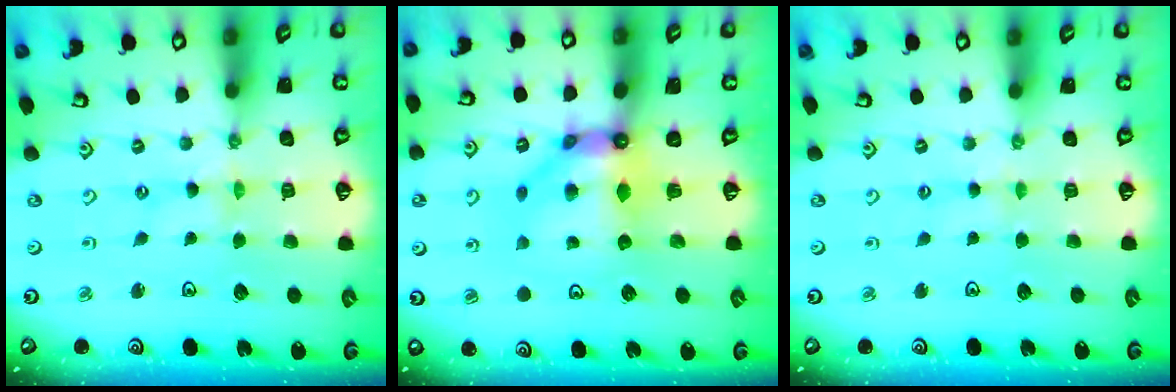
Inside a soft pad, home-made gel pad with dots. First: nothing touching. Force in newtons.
{"total": 10.6, "press": 10.5, "slide": 0.9}
{"total": 2.5, "press": 2.5, "slide": 0.3}